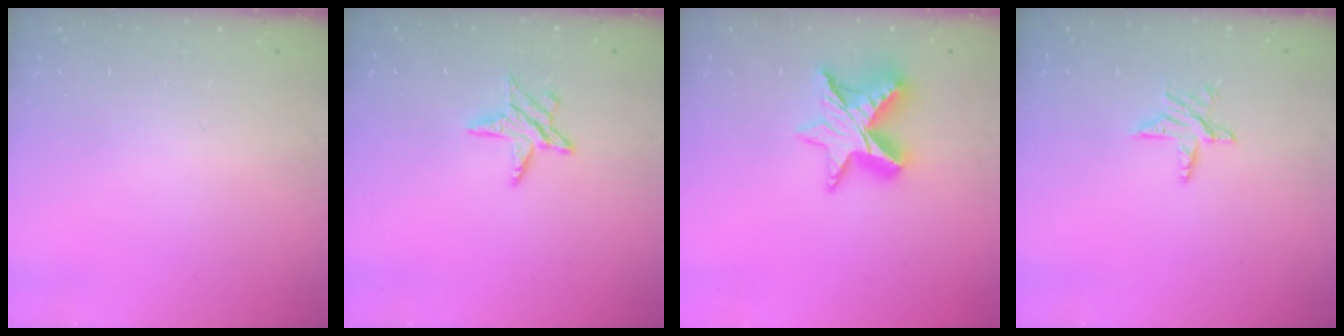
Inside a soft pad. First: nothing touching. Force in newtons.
{"total": 7.8, "press": 7.8, "slide": 0.4}
{"total": 11.7, "press": 11.7, "slide": 1.0}
{"total": 7.0, "press": 7.0, "slide": 0.6}